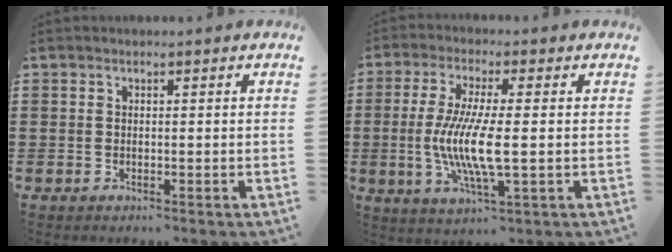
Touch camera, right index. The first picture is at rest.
{"total": 8.9, "force": [-0.9, 1.5, 8.7], "torque": [-0.187, -0.016, -0.025]}